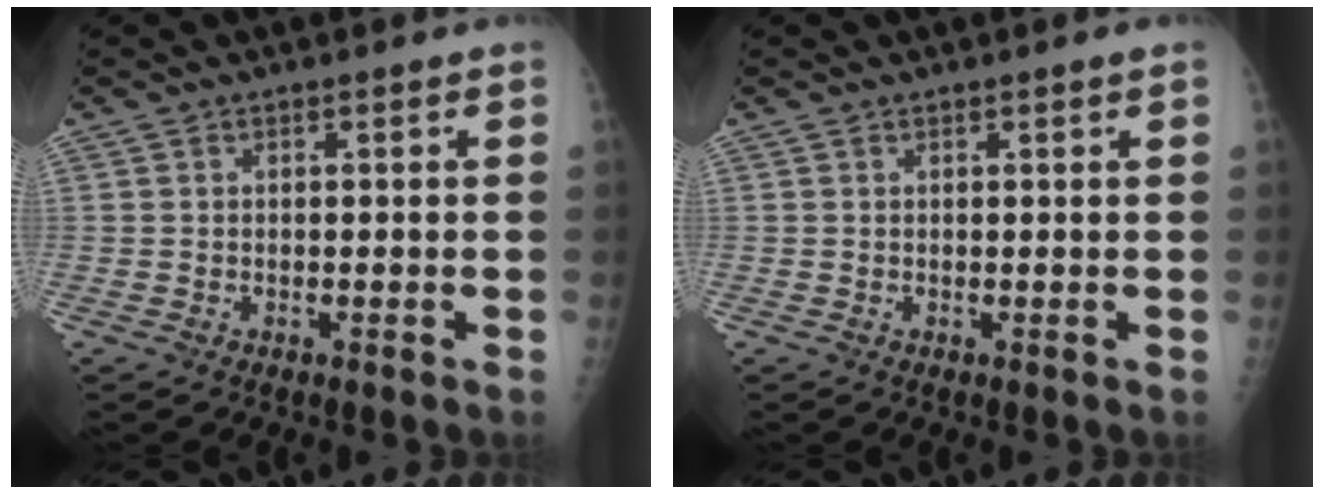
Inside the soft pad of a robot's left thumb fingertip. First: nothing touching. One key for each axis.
{"total": 0.7, "fx": 0.4, "fy": -0.1, "fz": 0.5, "tx": -0.011, "ty": -0.003, "tz": 0.009}